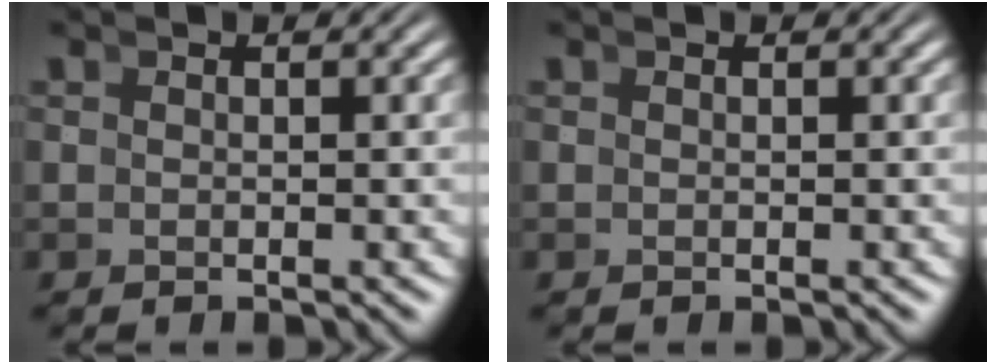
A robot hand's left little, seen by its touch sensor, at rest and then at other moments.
{"total": 0.0}